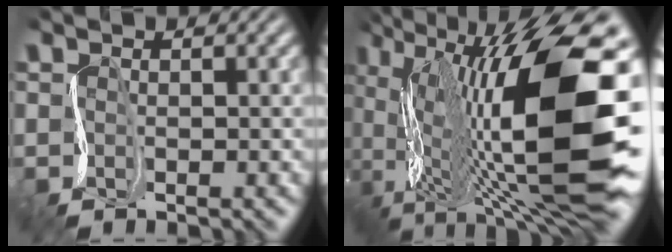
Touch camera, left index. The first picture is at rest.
{"total": 15.0, "force": [1.0, 5.4, 14.0], "torque": [-0.253, 0.030, 0.014]}